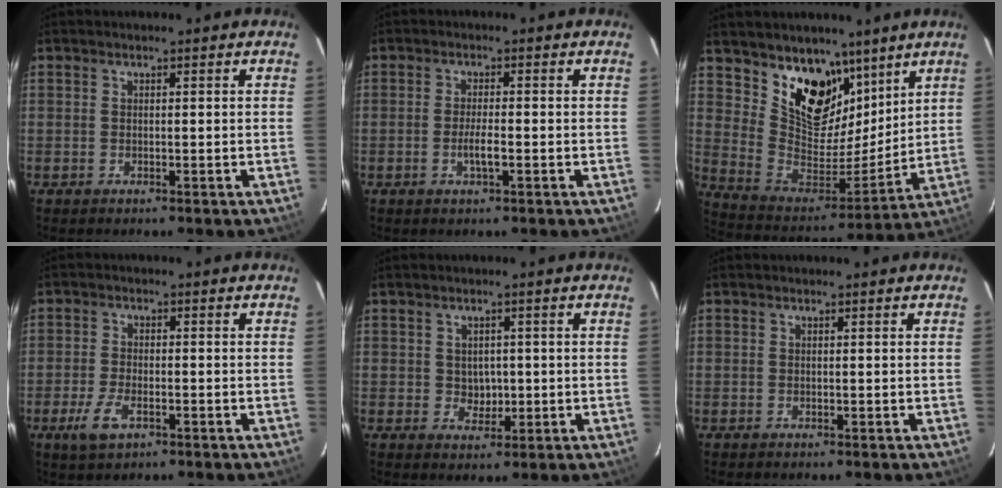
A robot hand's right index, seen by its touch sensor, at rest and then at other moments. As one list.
[{"total": 2.6, "force": [-1.0, 0.2, 2.4], "torque": [-0.048, -0.005, -0.017]}, {"total": 16.1, "force": [10.6, 10.1, 6.7], "torque": [-0.138, -0.011, 0.201]}, {"total": 5.5, "force": [-2.8, 2.5, 4.1], "torque": [-0.101, -0.007, -0.052]}, {"total": 2.8, "force": [0.2, 2.7, 0.9], "torque": [-0.015, 0.004, 0.010]}, {"total": 0.0}]